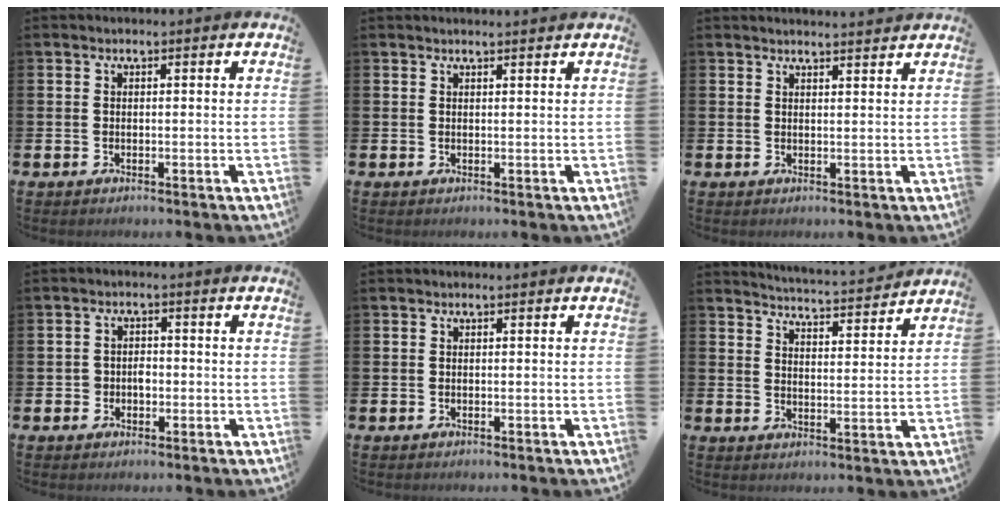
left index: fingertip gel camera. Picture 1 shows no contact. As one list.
[{"total": 0.9, "force": [0.9, -0.1, 0.1], "torque": [0.013, -0.006, 0.013]}, {"total": 2.1, "force": [2.1, -0.1, -0.1], "torque": [0.012, -0.016, 0.036]}, {"total": 2.0, "force": [-0.6, 1.8, 0.8], "torque": [-0.004, 0.001, -0.019]}, {"total": 0.0}, {"total": 4.8, "force": [4.8, -0.2, 0.3], "torque": [-0.013, -0.040, 0.080]}]